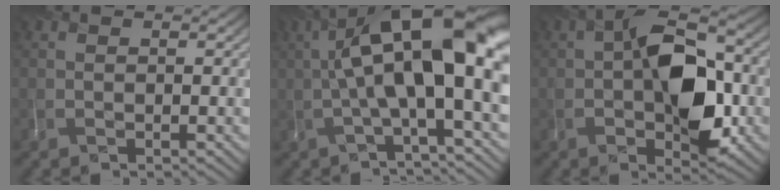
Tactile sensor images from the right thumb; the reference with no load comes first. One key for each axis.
{"total": 15.6, "fx": 1.4, "fy": 5.0, "fz": 14.7, "tx": -0.240, "ty": 0.030, "tz": 0.021}
{"total": 10.5, "fx": -1.6, "fy": 5.3, "fz": 9.0, "tx": -0.142, "ty": 0.010, "tz": -0.024}